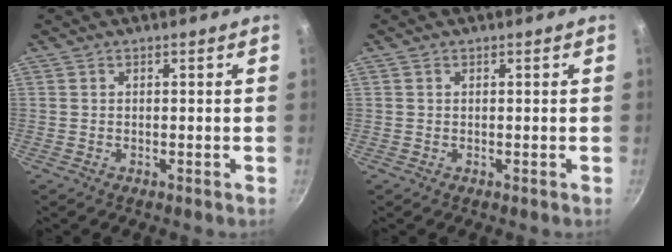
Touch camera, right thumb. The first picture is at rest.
{"total": 0.0}